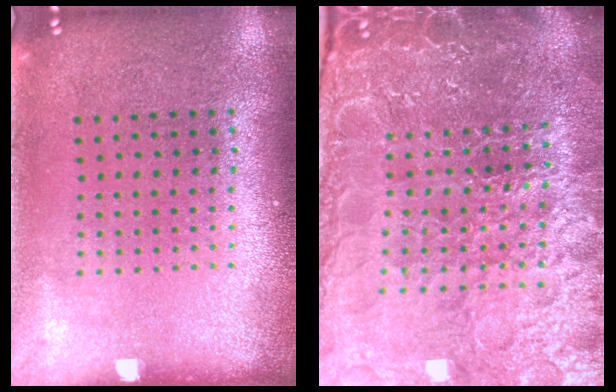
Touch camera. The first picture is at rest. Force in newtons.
{"total": 6.0, "press": 5.4, "slide": 2.6}